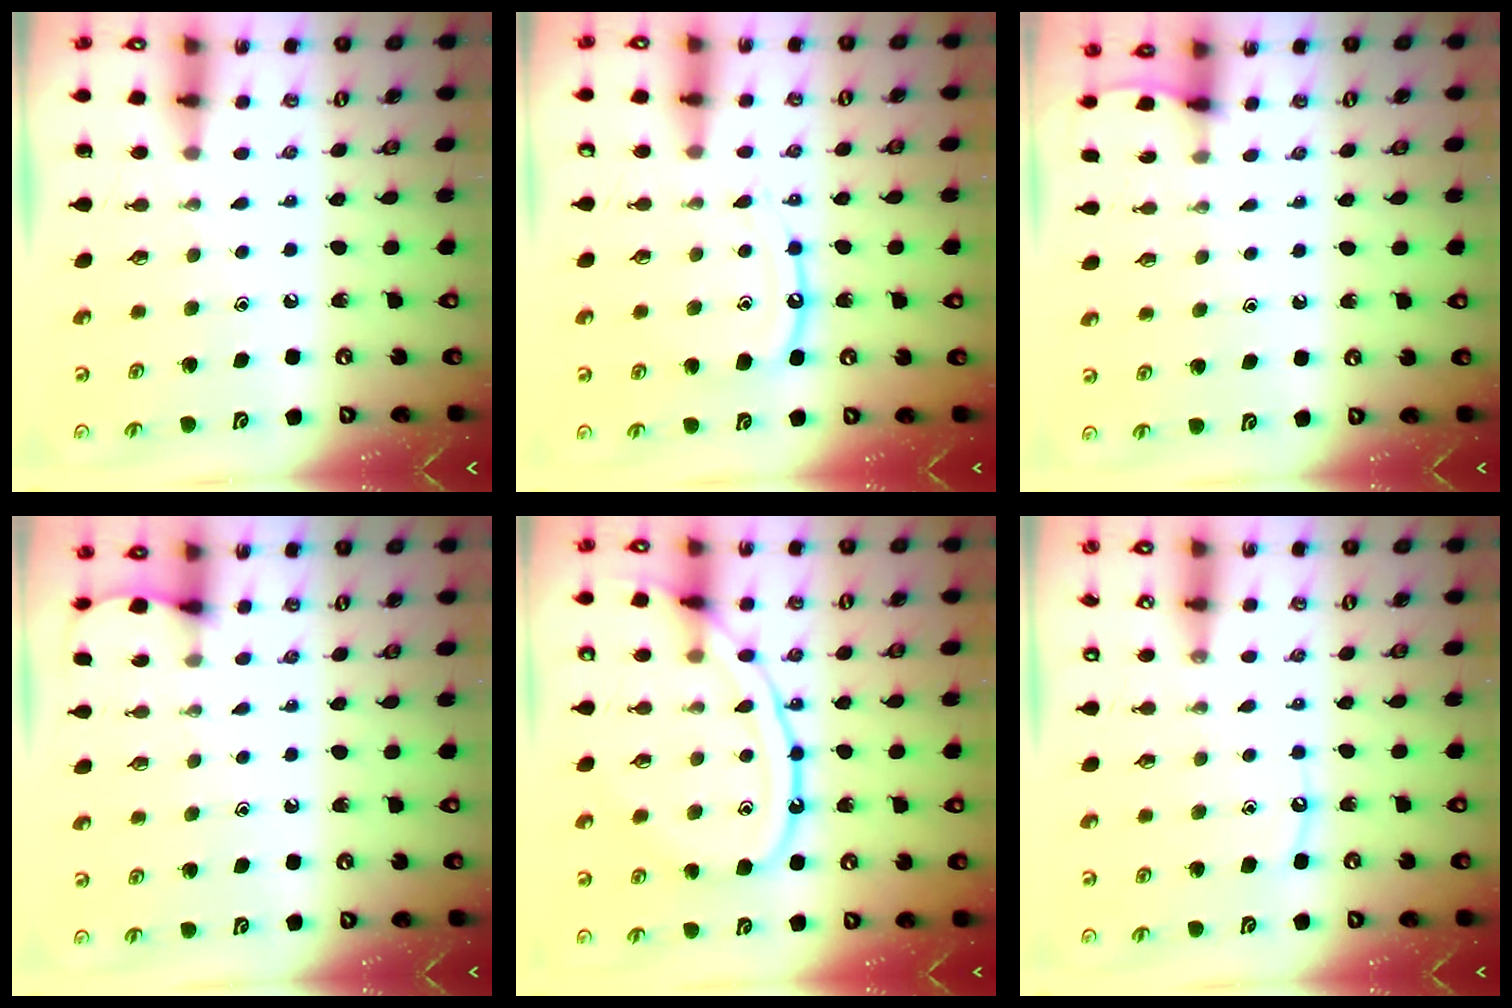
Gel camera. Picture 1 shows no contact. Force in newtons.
{"total": 11.2, "press": 11.2, "slide": 1.0}
{"total": 3.7, "press": 3.7, "slide": 0.4}
{"total": 4.3, "press": 4.3, "slide": 0.3}
{"total": 14.2, "press": 14.2, "slide": 1.2}
{"total": 4.9, "press": 4.9, "slide": 0.6}